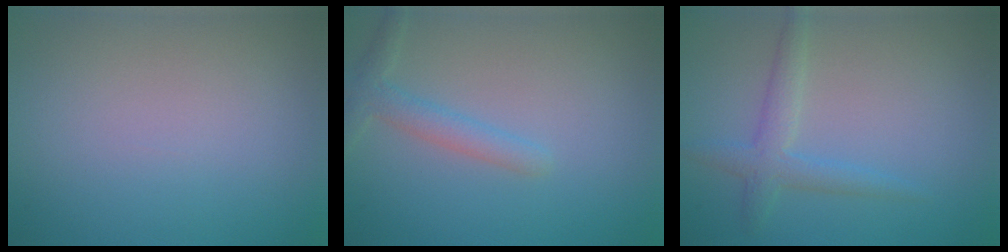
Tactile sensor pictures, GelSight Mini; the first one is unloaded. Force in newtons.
{"total": 2.2, "press": 2.2, "slide": 0.1}
{"total": 1.8, "press": 1.8, "slide": 0.1}